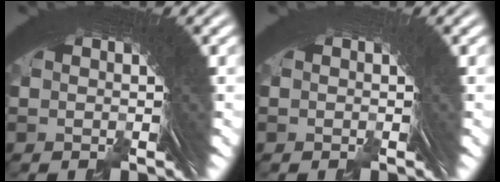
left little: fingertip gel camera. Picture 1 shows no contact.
{"total": 0.8, "force": [0.2, 0.2, -0.7], "torque": [0.011, 0.000, 0.002]}